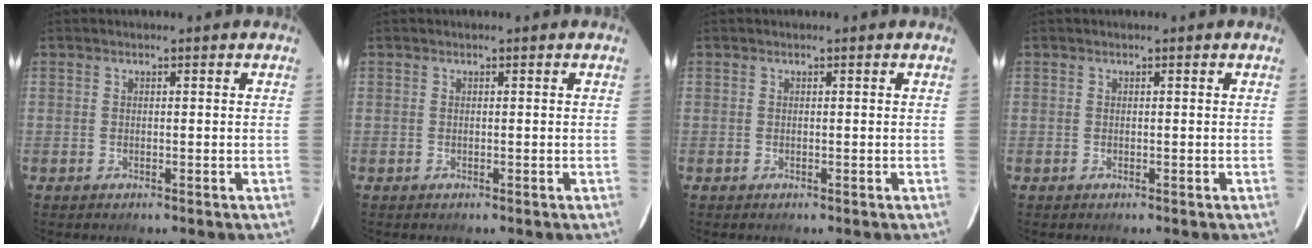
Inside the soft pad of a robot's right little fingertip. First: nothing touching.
{"total": 0.0}
{"total": 0.0}
{"total": 0.0}